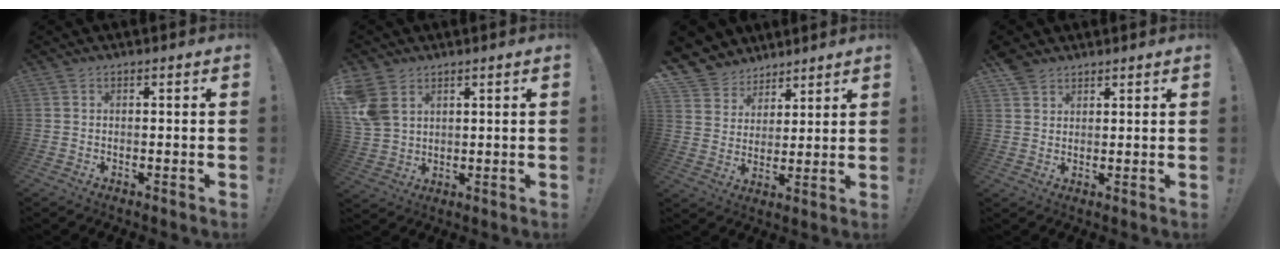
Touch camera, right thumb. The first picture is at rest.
{"total": 8.5, "force": [4.2, 6.1, 4.2], "torque": [-0.089, -0.012, 0.088]}
{"total": 8.1, "force": [5.4, 6.0, 0.4], "torque": [-0.018, -0.046, 0.114]}
{"total": 4.1, "force": [3.2, 2.6, 0.6], "torque": [0.000, -0.019, 0.059]}